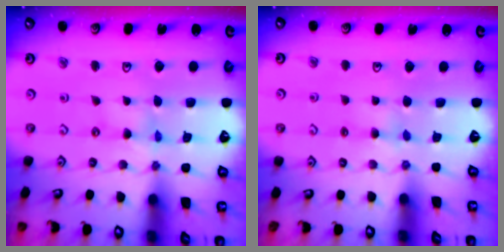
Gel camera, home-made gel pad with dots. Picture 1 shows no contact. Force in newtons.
{"total": 3.6, "press": 3.6, "slide": 0.5}